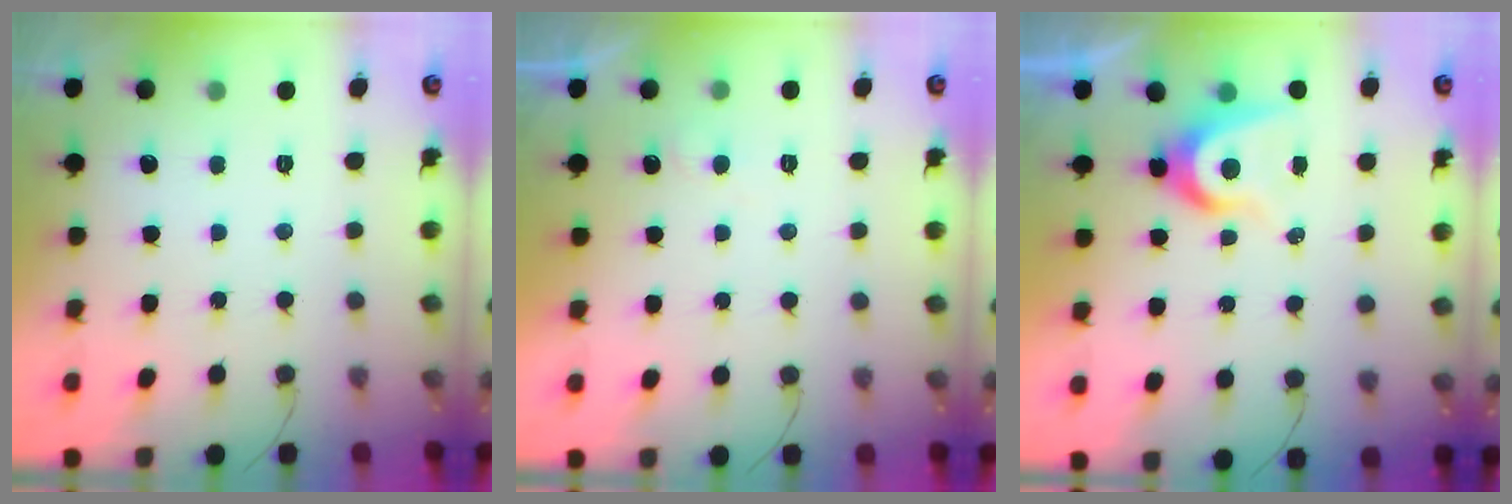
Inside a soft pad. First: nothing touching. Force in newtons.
{"total": 3.3, "press": 3.3, "slide": 0.4}
{"total": 7.1, "press": 7.1, "slide": 0.5}